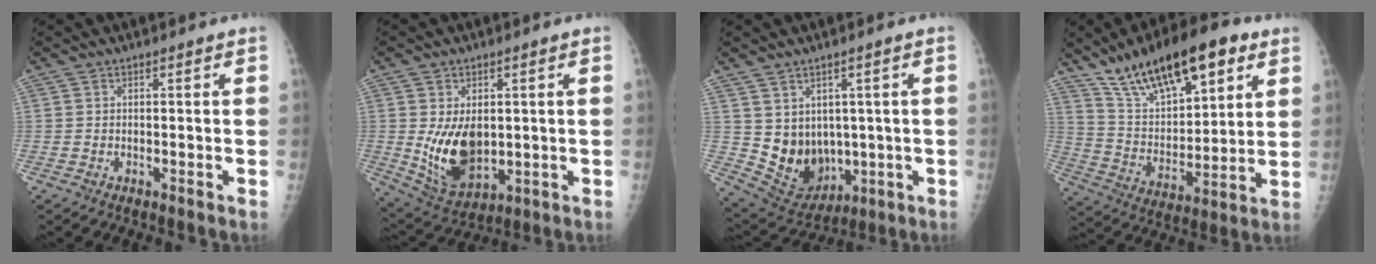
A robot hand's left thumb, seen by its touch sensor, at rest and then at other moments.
{"total": 11.4, "force": [0.0, 7.2, 8.8], "torque": [-0.136, -0.016, 0.023]}
{"total": 10.2, "force": [0.6, 8.5, 5.7], "torque": [-0.062, -0.016, 0.046]}
{"total": 21.4, "force": [12.9, 8.7, 14.6], "torque": [-0.208, -0.041, 0.230]}